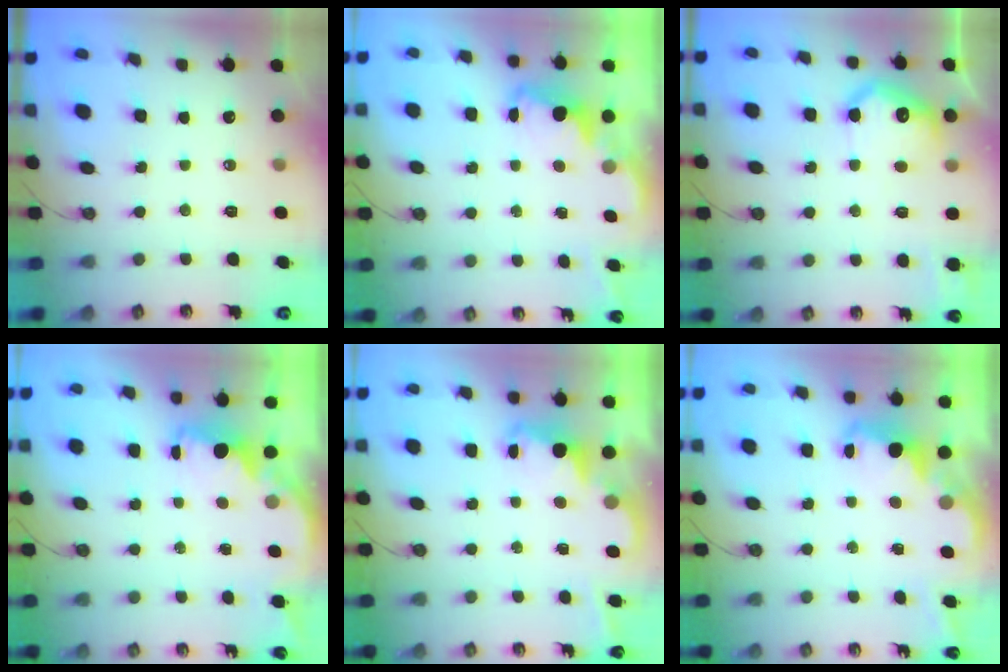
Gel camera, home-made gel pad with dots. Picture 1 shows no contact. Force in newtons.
{"total": 2.4, "press": 2.3, "slide": 0.7}
{"total": 12.5, "press": 12.5, "slide": 0.9}
{"total": 2.1, "press": 2.0, "slide": 0.5}
{"total": 2.6, "press": 2.5, "slide": 0.6}
{"total": 2.4, "press": 2.4, "slide": 0.5}